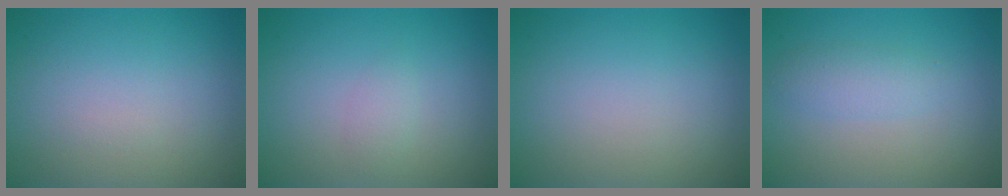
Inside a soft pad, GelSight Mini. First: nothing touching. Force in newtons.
{"total": 1.0, "press": 1.0, "slide": 0.1}
{"total": 0.0}
{"total": 2.0, "press": 2.0, "slide": 0.0}